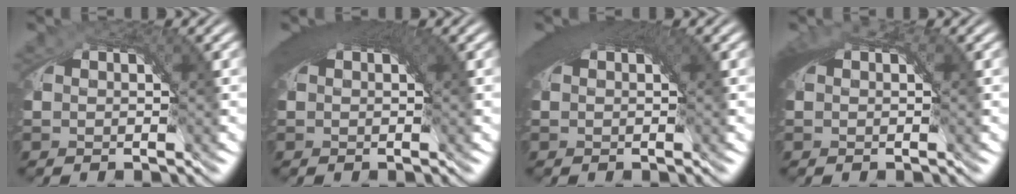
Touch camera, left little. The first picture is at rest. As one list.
[{"total": 4.7, "force": [1.5, 1.5, 4.1], "torque": [-0.048, 0.013, 0.017]}, {"total": 4.4, "force": [1.4, 1.5, 3.9], "torque": [-0.045, 0.011, 0.017]}, {"total": 2.6, "force": [0.0, 1.5, 2.2], "torque": [-0.046, 0.001, 0.001]}]